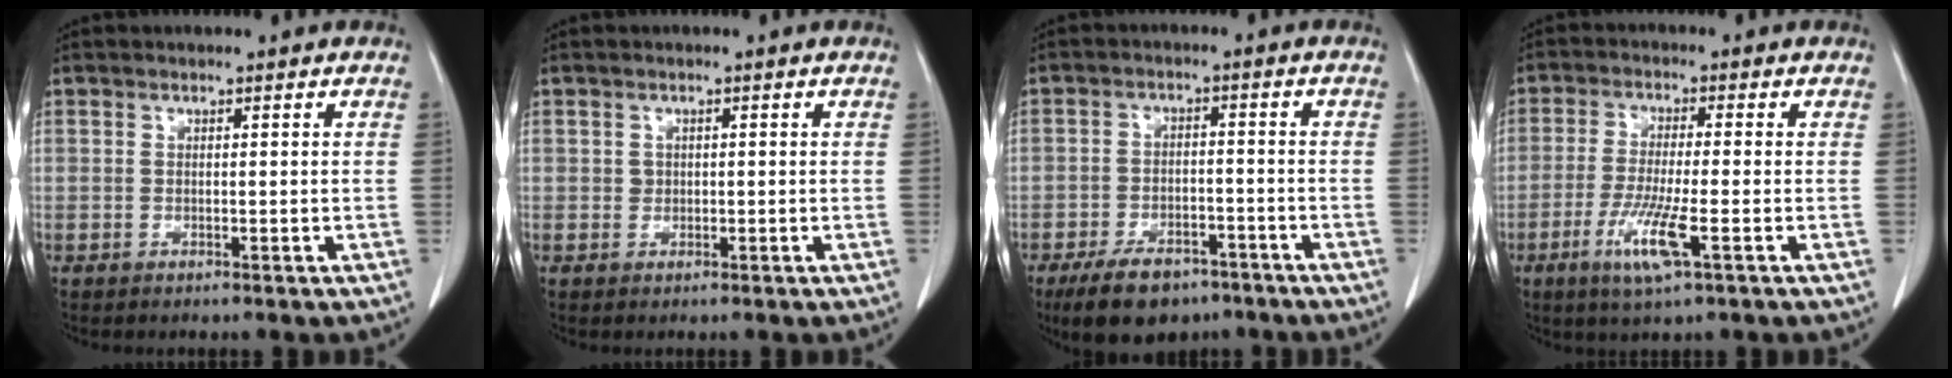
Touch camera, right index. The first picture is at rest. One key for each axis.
{"total": 0.9, "fx": 0.1, "fy": 0.8, "fz": 0.3, "tx": -0.002, "ty": 0.002, "tz": 0.002}
{"total": 9.3, "fx": -6.8, "fy": 4.6, "fz": 4.5, "tx": -0.074, "ty": 0.000, "tz": -0.108}
{"total": 7.6, "fx": -3.1, "fy": 0.1, "fz": 6.9, "tx": -0.138, "ty": -0.020, "tz": -0.057}